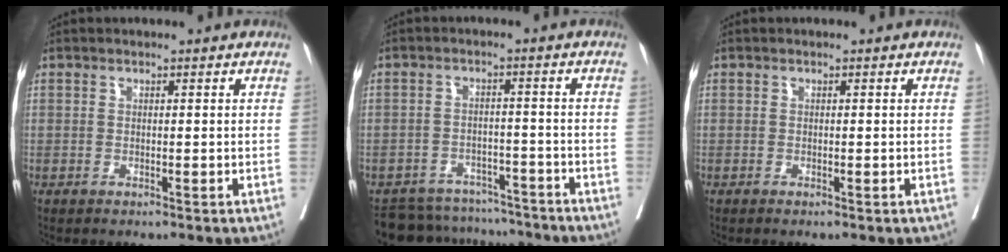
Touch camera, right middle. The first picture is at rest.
{"total": 11.0, "force": [-10.4, 3.8, 0.7], "torque": [-0.009, 0.015, -0.139]}
{"total": 0.7, "force": [-0.5, 0.2, 0.5], "torque": [-0.006, -0.003, -0.005]}